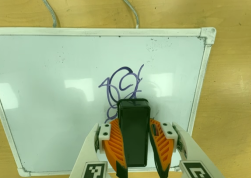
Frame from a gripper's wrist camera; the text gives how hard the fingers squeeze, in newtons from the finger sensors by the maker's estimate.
{"total": 12.6, "left": 12.2, "right": 13.1}